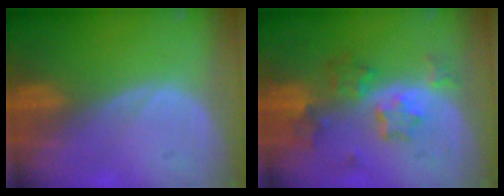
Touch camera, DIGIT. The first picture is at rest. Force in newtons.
{"total": 7.3, "press": 6.5, "slide": 3.3}